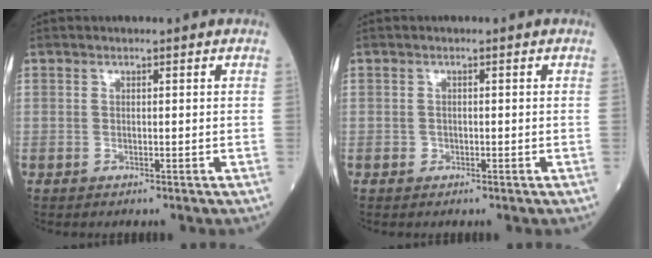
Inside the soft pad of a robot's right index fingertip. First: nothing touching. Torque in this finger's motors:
{"motor_torque": [0.16, -0.09, 0.05, -0.01]}